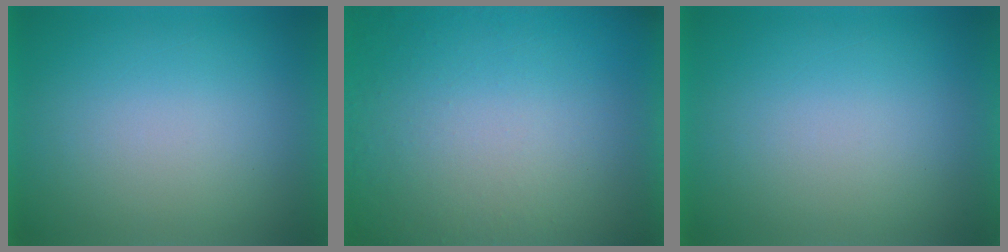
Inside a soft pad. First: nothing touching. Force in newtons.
{"total": 5.0}
{"total": 0.0}